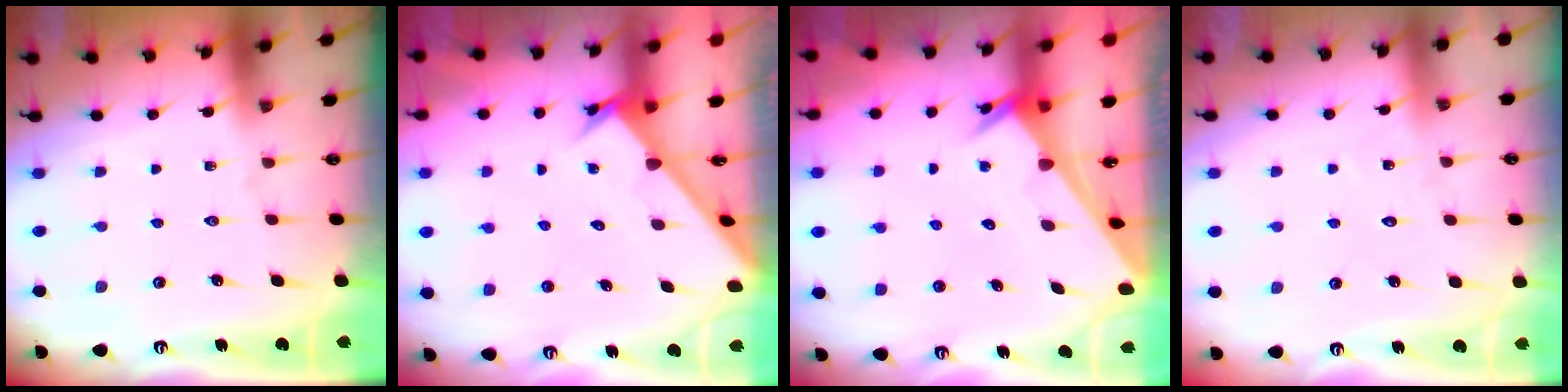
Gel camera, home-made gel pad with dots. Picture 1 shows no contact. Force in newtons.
{"total": 2.6, "press": 2.6, "slide": 0.3}
{"total": 3.4, "press": 3.4, "slide": 0.4}
{"total": 4.3, "press": 4.3, "slide": 0.4}